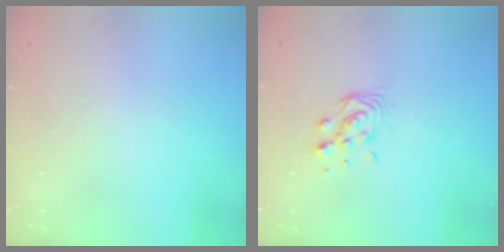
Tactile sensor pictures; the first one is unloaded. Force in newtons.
{"total": 7.0, "press": 7.0, "slide": 0.5}